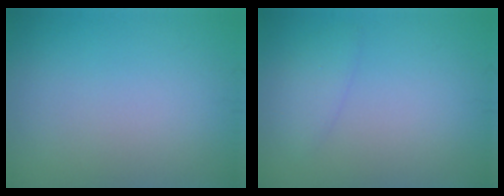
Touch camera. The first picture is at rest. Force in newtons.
{"total": 1.5, "press": 1.5, "slide": 0.2}